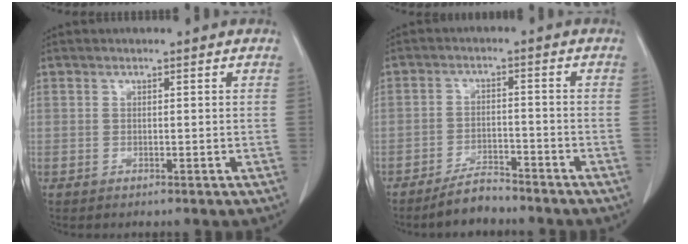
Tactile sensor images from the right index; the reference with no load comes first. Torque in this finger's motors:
{"motor_torque": [-0.26, -0.22, -0.04, -0.03]}